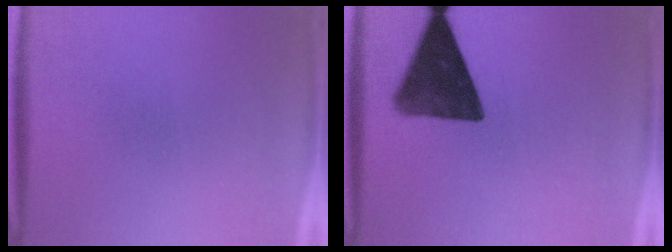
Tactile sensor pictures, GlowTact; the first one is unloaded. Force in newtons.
{"total": 13.4}